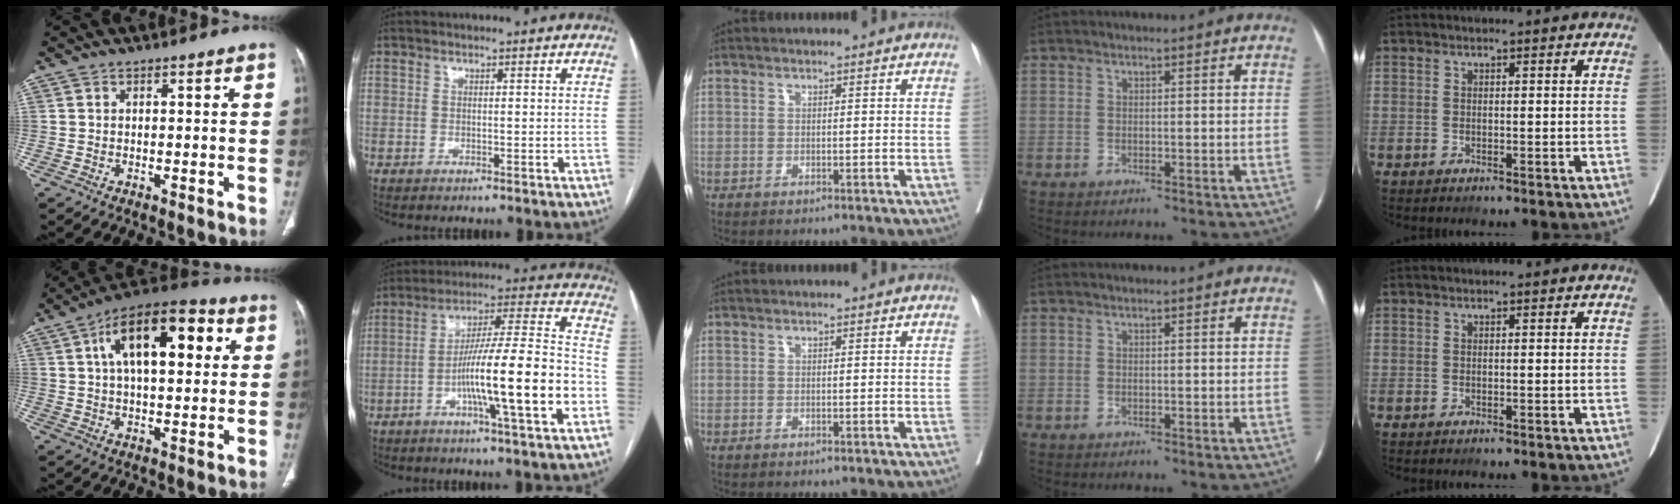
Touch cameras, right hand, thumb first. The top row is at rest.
{"thumb": {"total": 18.1, "force": [5.1, 8.6, 15.0], "torque": [-0.212, 0.020, 0.072]}, "index": {"total": 17.6, "force": [-5.3, 0.5, 16.7], "torque": [-0.273, 0.005, -0.087]}}